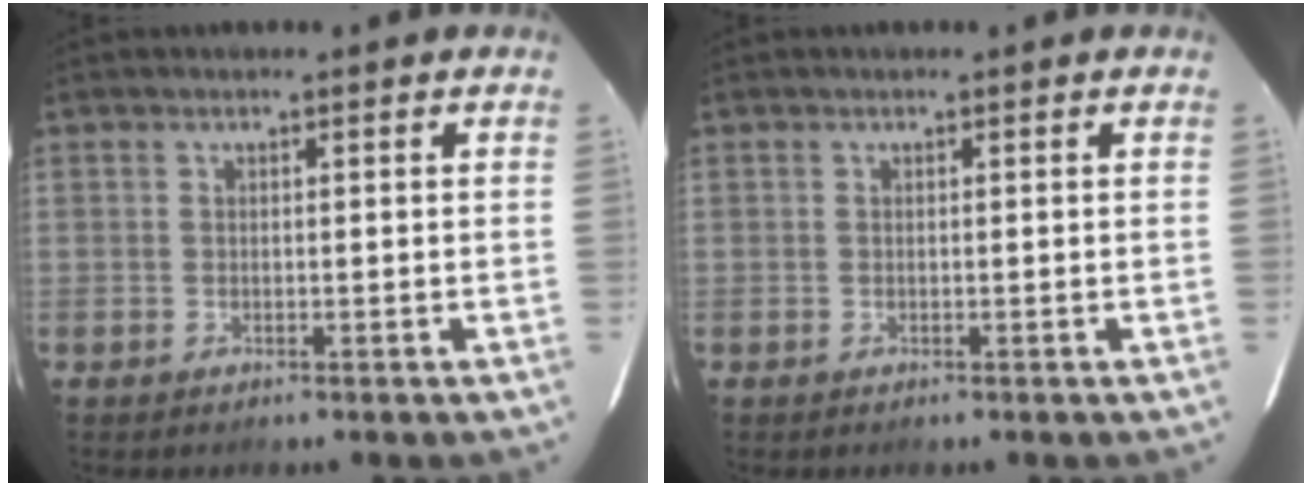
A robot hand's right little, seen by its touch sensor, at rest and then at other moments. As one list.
[{"total": 0.0}]